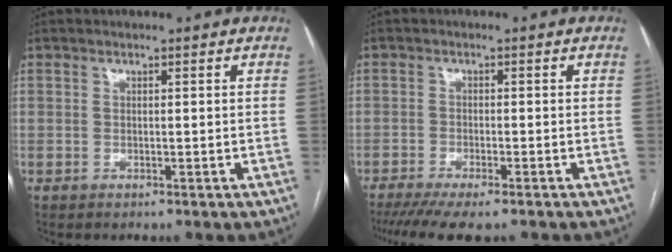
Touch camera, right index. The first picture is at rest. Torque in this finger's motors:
{"motor_torque": [1.03, -1.12, 0.44, 0.12]}